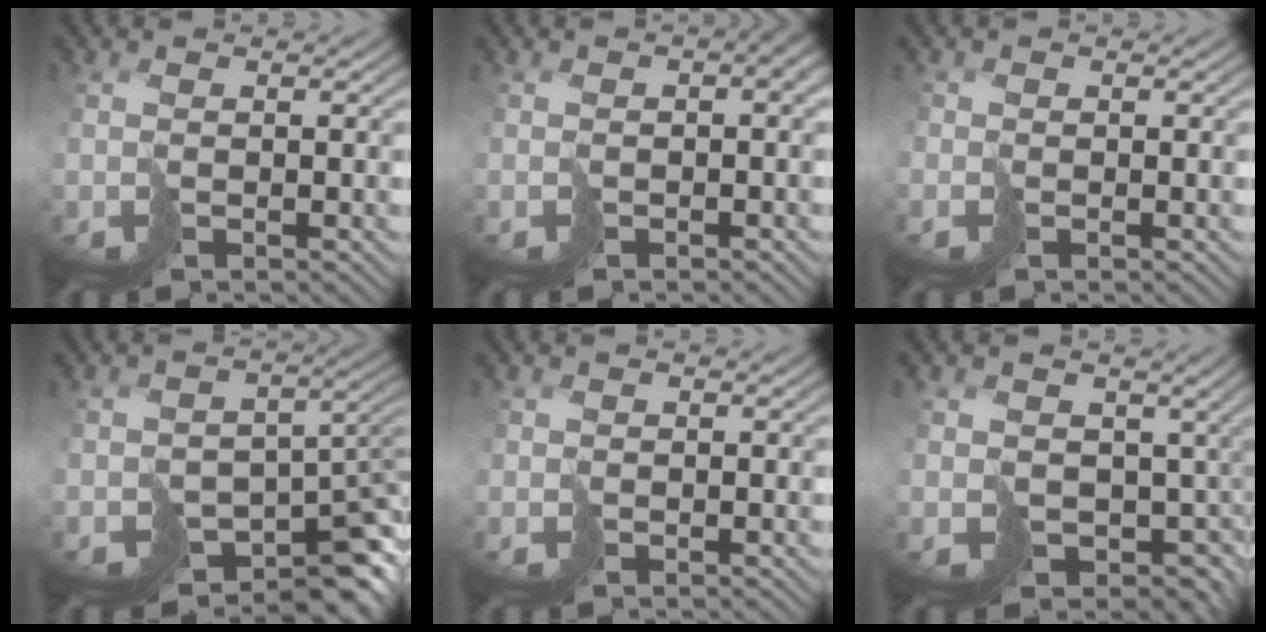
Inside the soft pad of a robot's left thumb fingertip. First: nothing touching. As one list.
[{"total": 2.8, "force": [-0.3, 1.2, 2.5], "torque": [-0.035, -0.001, 0.003]}, {"total": 1.1, "force": [-0.6, 0.9, 0.1], "torque": [-0.005, -0.004, -0.015]}, {"total": 10.2, "force": [-6.7, 5.0, 5.9], "torque": [-0.076, -0.026, -0.086]}, {"total": 0.7, "force": [-0.1, 0.7, -0.2], "torque": [0.005, -0.003, -0.002]}, {"total": 8.4, "force": [-0.4, 7.0, 4.7], "torque": [-0.085, -0.040, -0.002]}]